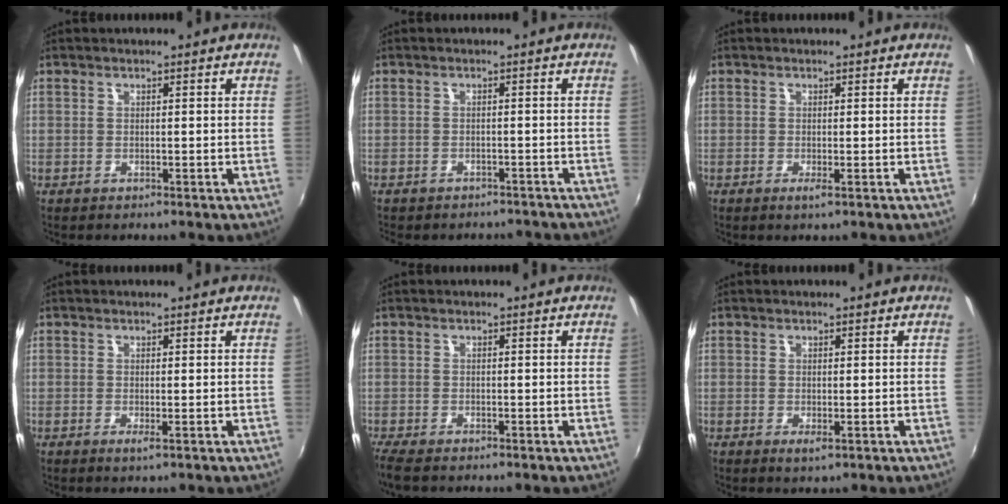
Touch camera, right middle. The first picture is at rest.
{"total": 6.5, "force": [-5.8, 2.3, 1.8], "torque": [-0.043, -0.014, -0.072]}
{"total": 0.8, "force": [-0.3, -0.1, 0.8], "torque": [-0.016, -0.005, -0.007]}
{"total": 0.8, "force": [-0.1, -0.1, 0.7], "torque": [-0.016, -0.005, -0.004]}
{"total": 3.5, "force": [-2.7, 0.8, 2.0], "torque": [-0.047, -0.017, -0.054]}
{"total": 1.1, "force": [-0.1, 0.3, 1.0], "torque": [-0.020, -0.005, -0.003]}